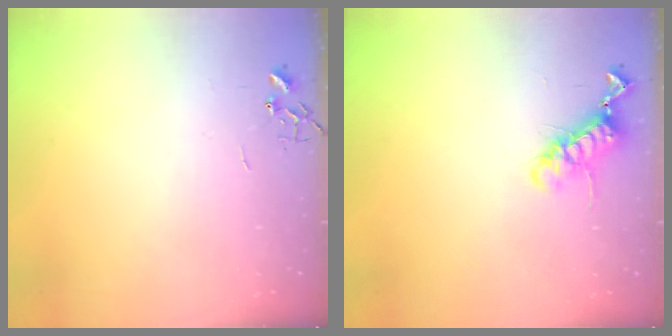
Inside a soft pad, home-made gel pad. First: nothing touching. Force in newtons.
{"total": 11.7, "press": 11.6, "slide": 1.2}